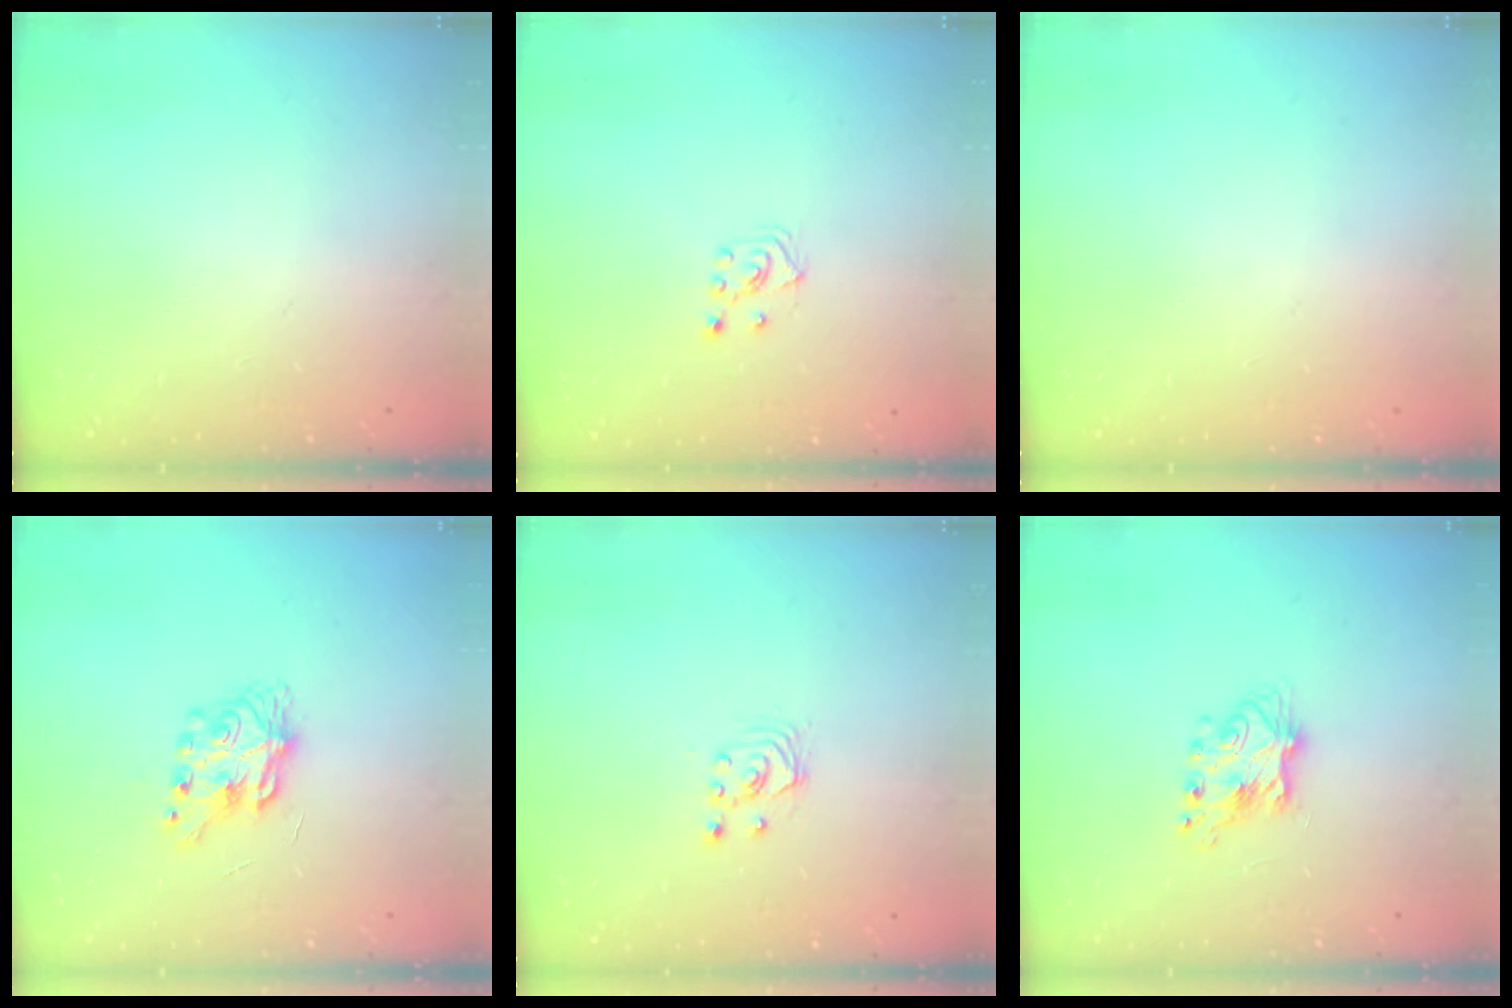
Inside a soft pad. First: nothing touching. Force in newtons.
{"total": 3.8, "press": 3.8, "slide": 0.3}
{"total": 0.0}
{"total": 7.8, "press": 7.8, "slide": 0.1}
{"total": 1.7, "press": 1.7, "slide": 0.2}
{"total": 7.6, "press": 7.6, "slide": 0.7}